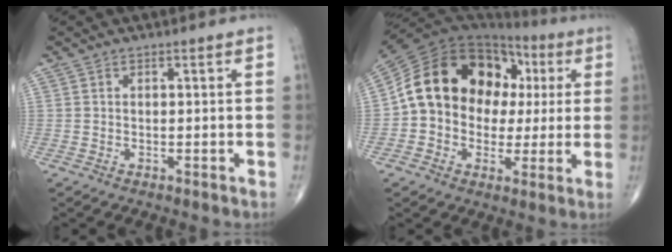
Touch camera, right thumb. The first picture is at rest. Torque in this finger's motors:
{"motor_torque": [2.31, 2.69, 1.34, -0.31, 0.53]}